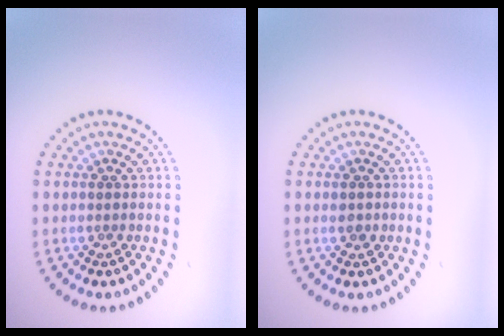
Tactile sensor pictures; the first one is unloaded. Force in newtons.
{"total": 0.9, "press": 0.9, "slide": 0.2}